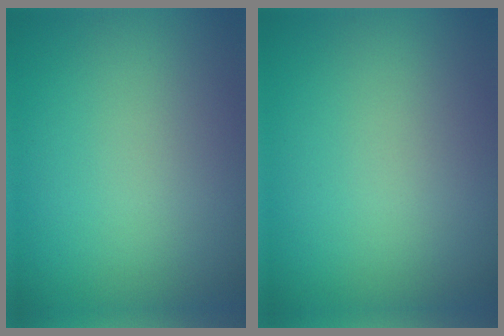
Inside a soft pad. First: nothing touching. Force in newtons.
{"total": 0.0}